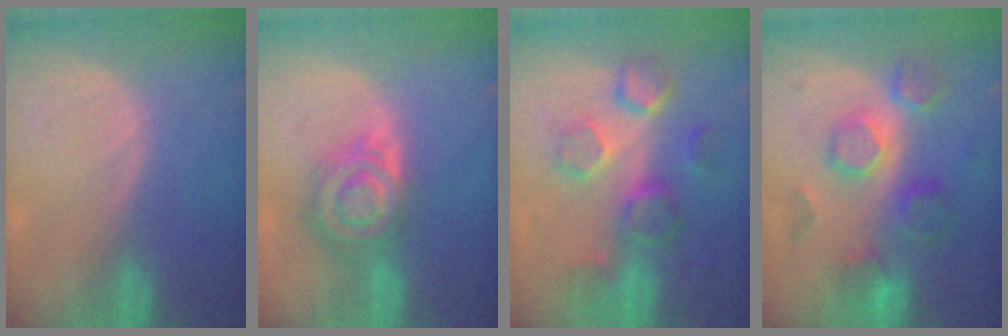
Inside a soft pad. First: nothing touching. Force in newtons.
{"total": 8.1, "press": 7.1, "slide": 4.0}
{"total": 8.6, "press": 8.2, "slide": 2.6}
{"total": 8.3, "press": 8.1, "slide": 2.0}